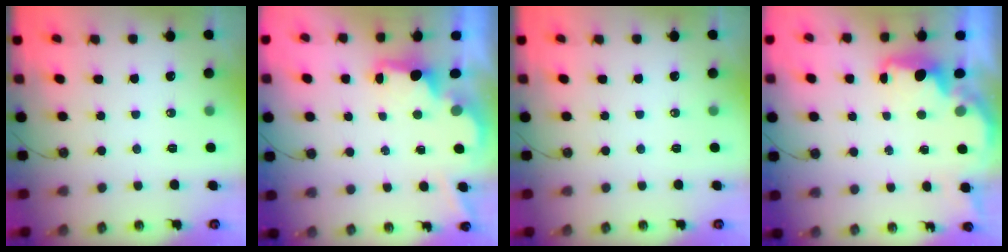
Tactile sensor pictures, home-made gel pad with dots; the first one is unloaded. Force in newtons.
{"total": 1.9, "press": 1.8, "slide": 0.6}
{"total": 0.0}
{"total": 2.1, "press": 2.0, "slide": 0.8}